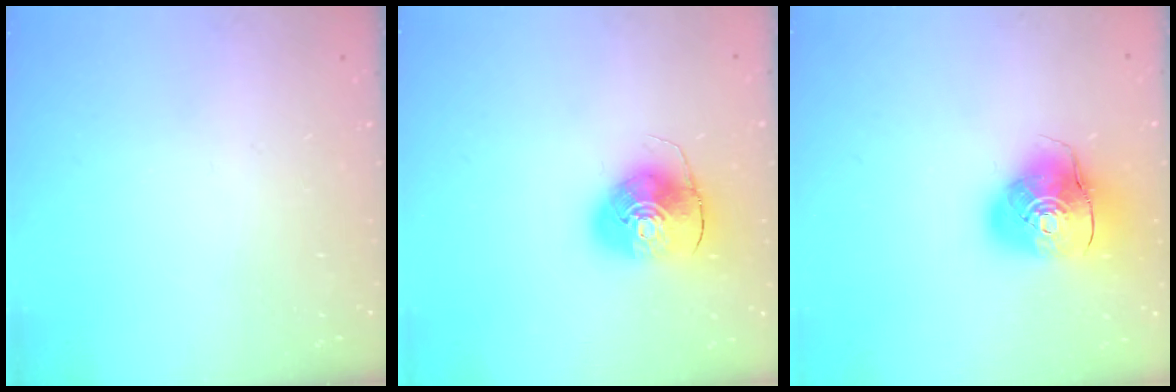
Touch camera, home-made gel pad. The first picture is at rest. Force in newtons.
{"total": 9.4, "press": 9.2, "slide": 1.5}
{"total": 10.9, "press": 10.7, "slide": 1.8}